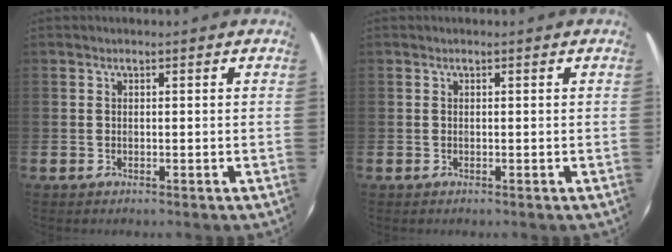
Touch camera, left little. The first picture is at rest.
{"total": 0.0}